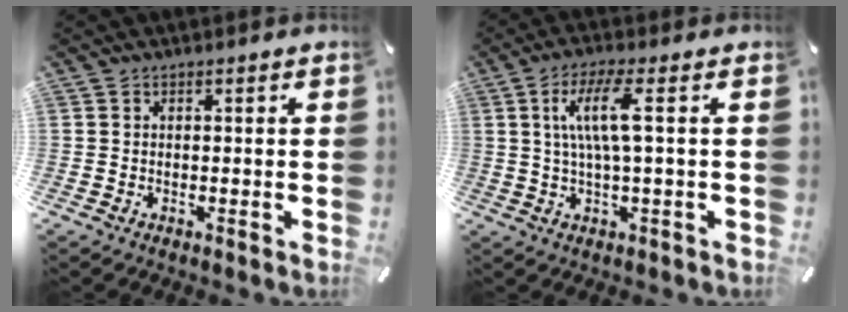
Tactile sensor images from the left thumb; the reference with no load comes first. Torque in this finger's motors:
{"motor_torque": [-0.14, 0.63, 1.23, -0.37, 0.29]}